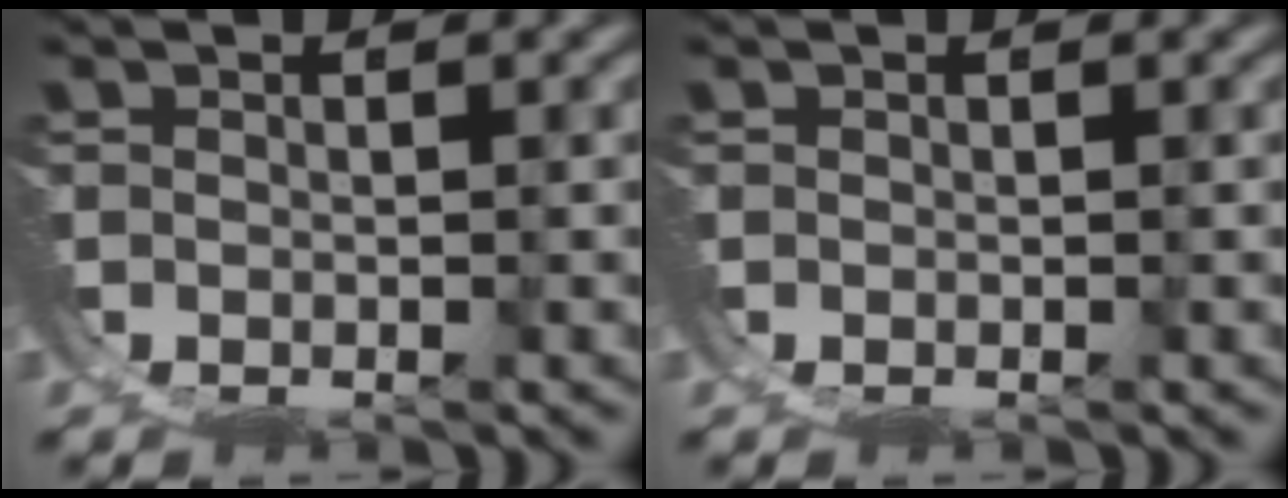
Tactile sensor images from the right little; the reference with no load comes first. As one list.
[{"total": 0.0}]